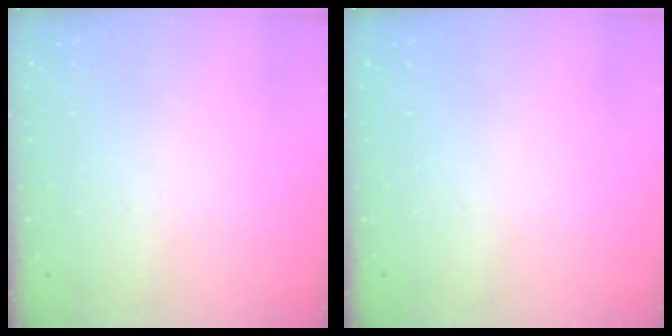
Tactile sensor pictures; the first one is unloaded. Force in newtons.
{"total": 0.0}